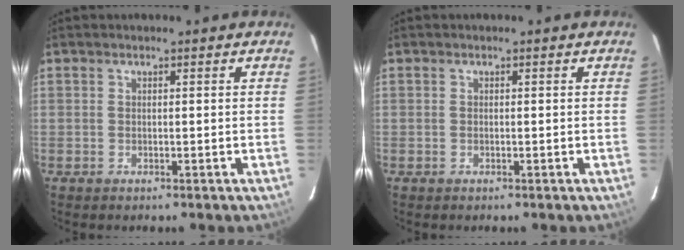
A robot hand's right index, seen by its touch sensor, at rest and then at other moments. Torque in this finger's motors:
{"motor_torque": [0.04, 0.02, 0.04, 0.01]}